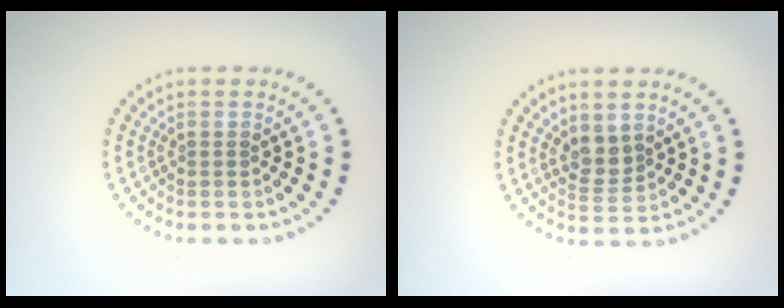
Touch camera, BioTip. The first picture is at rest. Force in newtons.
{"total": 2.1, "press": 1.8, "slide": 1.1}